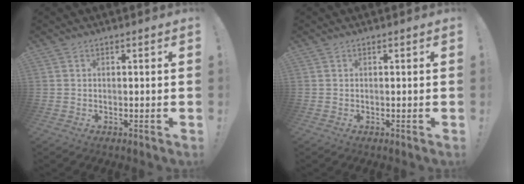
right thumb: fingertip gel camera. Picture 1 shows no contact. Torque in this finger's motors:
{"motor_torque": [-0.07, 0.21, 0.22, 0.08, -0.06]}